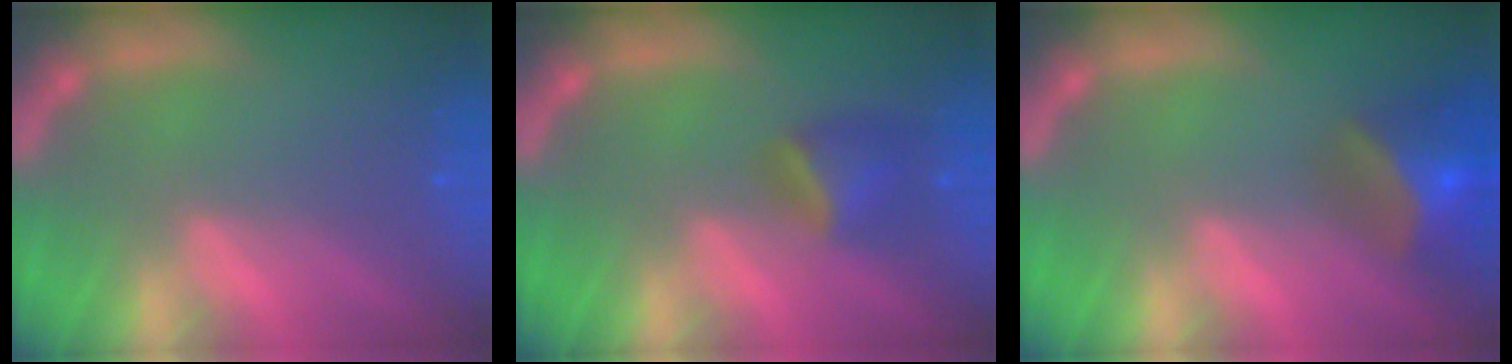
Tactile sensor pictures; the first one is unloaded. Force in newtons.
{"total": 2.9}
{"total": 6.5}